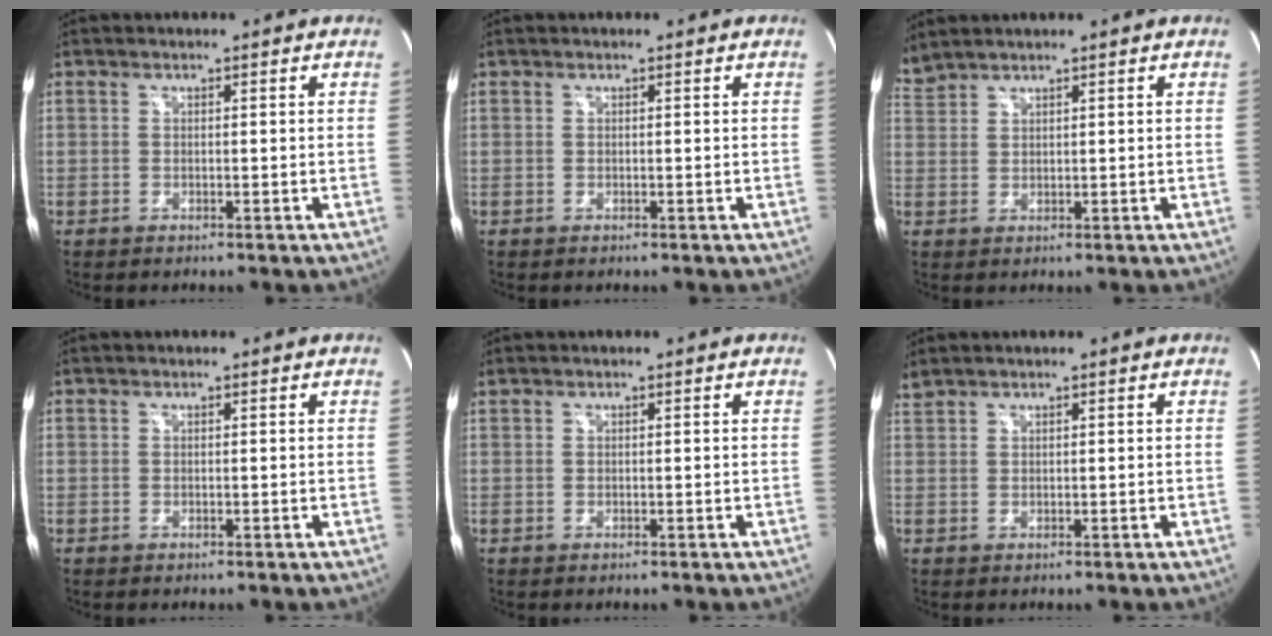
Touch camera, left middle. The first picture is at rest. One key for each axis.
{"total": 0.0}
{"total": 2.7, "fx": 2.6, "fy": -0.4, "fz": 0.6, "tx": -0.027, "ty": 0.018, "tz": 0.065}
{"total": 0.0}
{"total": 0.0}
{"total": 1.3, "fx": 1.2, "fy": -0.2, "fz": 0.3, "tx": -0.017, "ty": 0.018, "tz": 0.033}